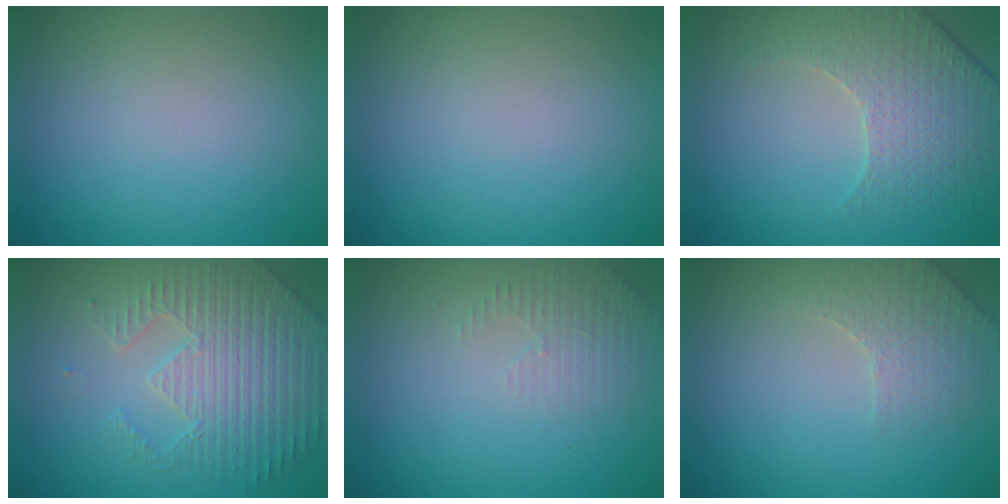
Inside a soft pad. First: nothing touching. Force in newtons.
{"total": 0.0}
{"total": 3.5, "press": 3.3, "slide": 0.9}
{"total": 5.3, "press": 4.7, "slide": 2.4}
{"total": 1.9, "press": 1.8, "slide": 0.6}
{"total": 3.3, "press": 3.2, "slide": 0.9}